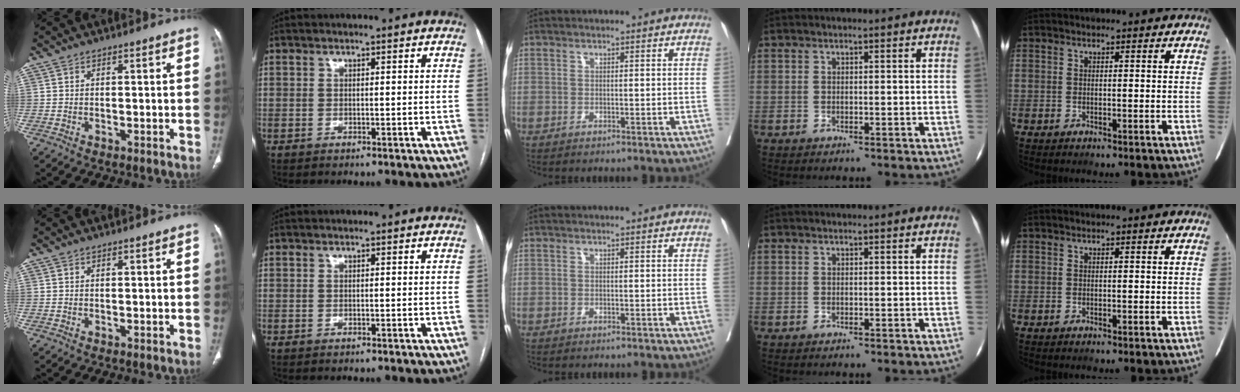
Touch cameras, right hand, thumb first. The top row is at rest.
{}